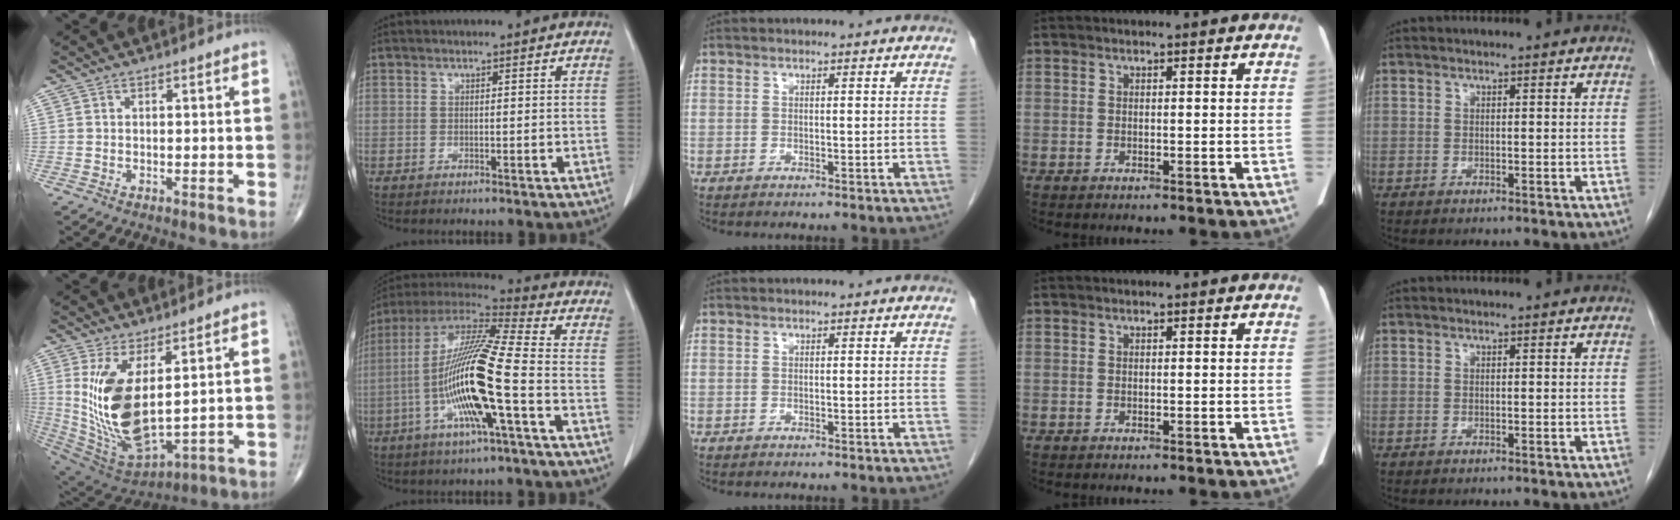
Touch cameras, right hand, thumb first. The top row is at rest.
{"thumb": {"total": 16.9, "force": [3.3, 7.2, 14.9], "torque": [-0.301, -0.038, 0.089]}, "index": {"total": 17.5, "force": [-4.3, 0.5, 17.0], "torque": [-0.337, -0.002, -0.090]}}